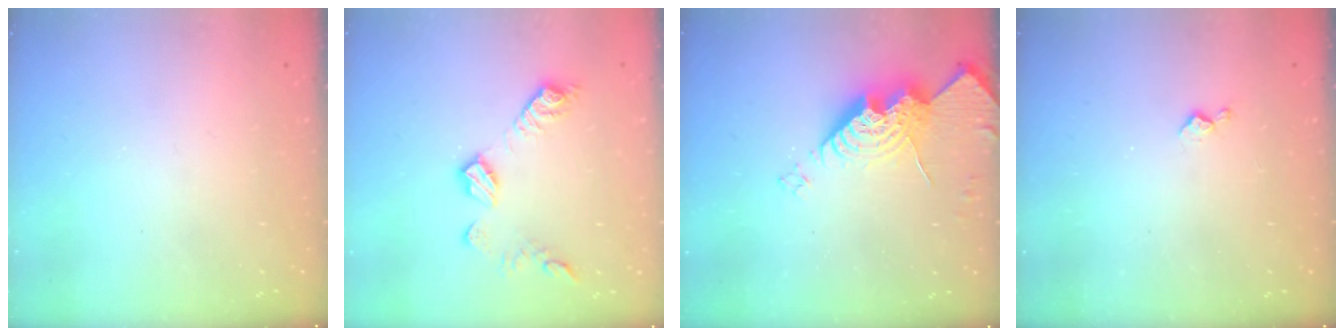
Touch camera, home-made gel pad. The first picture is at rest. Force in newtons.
{"total": 11.0, "press": 11.0, "slide": 0.3}
{"total": 14.8, "press": 14.7, "slide": 1.5}
{"total": 3.4, "press": 3.4, "slide": 0.4}